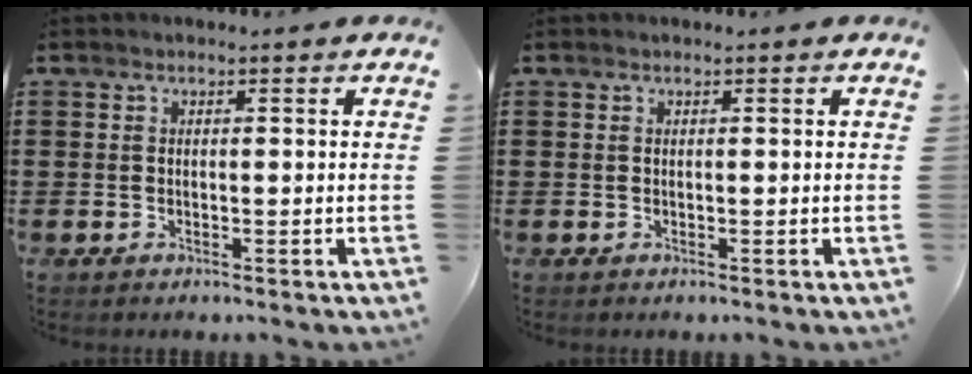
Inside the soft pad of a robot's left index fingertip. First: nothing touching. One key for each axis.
{"total": 0.0}